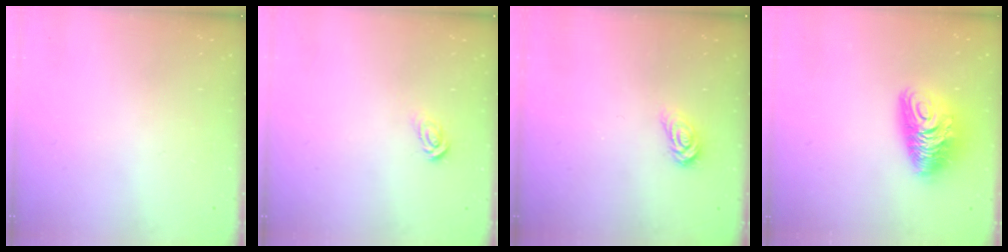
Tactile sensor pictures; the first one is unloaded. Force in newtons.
{"total": 3.1, "press": 3.1, "slide": 0.2}
{"total": 3.4, "press": 3.4, "slide": 0.3}
{"total": 12.0, "press": 11.9, "slide": 1.2}